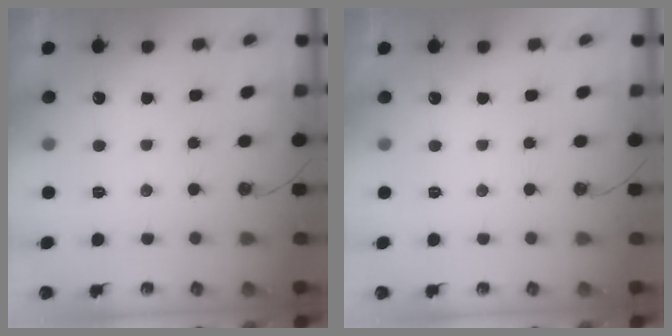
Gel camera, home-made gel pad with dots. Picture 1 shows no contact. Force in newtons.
{"total": 0.0}